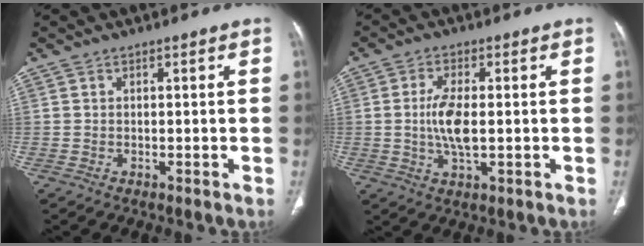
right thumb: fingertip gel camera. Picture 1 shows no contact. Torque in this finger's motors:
{"motor_torque": [1.26, 1.54, 0.95, -0.32, 0.15]}